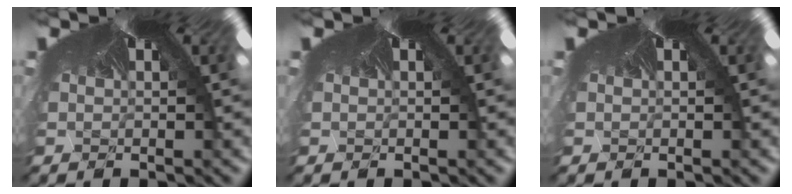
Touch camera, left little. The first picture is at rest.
{"total": 0.0}
{"total": 0.0}